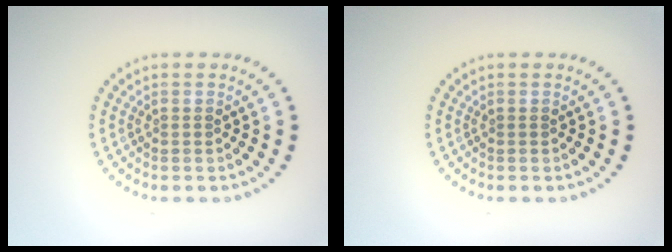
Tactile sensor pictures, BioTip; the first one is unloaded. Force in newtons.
{"total": 0.0}